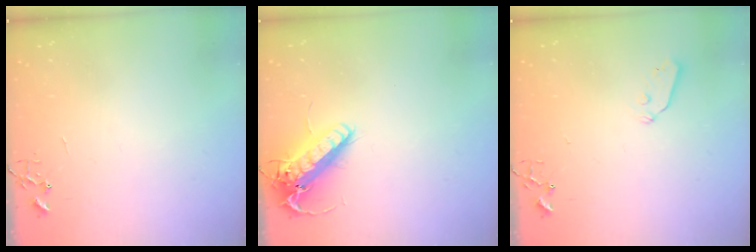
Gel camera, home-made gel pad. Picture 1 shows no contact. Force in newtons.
{"total": 15.9, "press": 15.7, "slide": 2.8}
{"total": 3.3, "press": 3.3, "slide": 0.4}